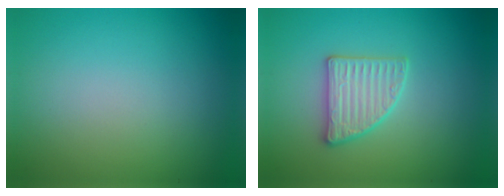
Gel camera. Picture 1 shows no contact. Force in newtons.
{"total": 2.8, "press": 2.8, "slide": 0.4}